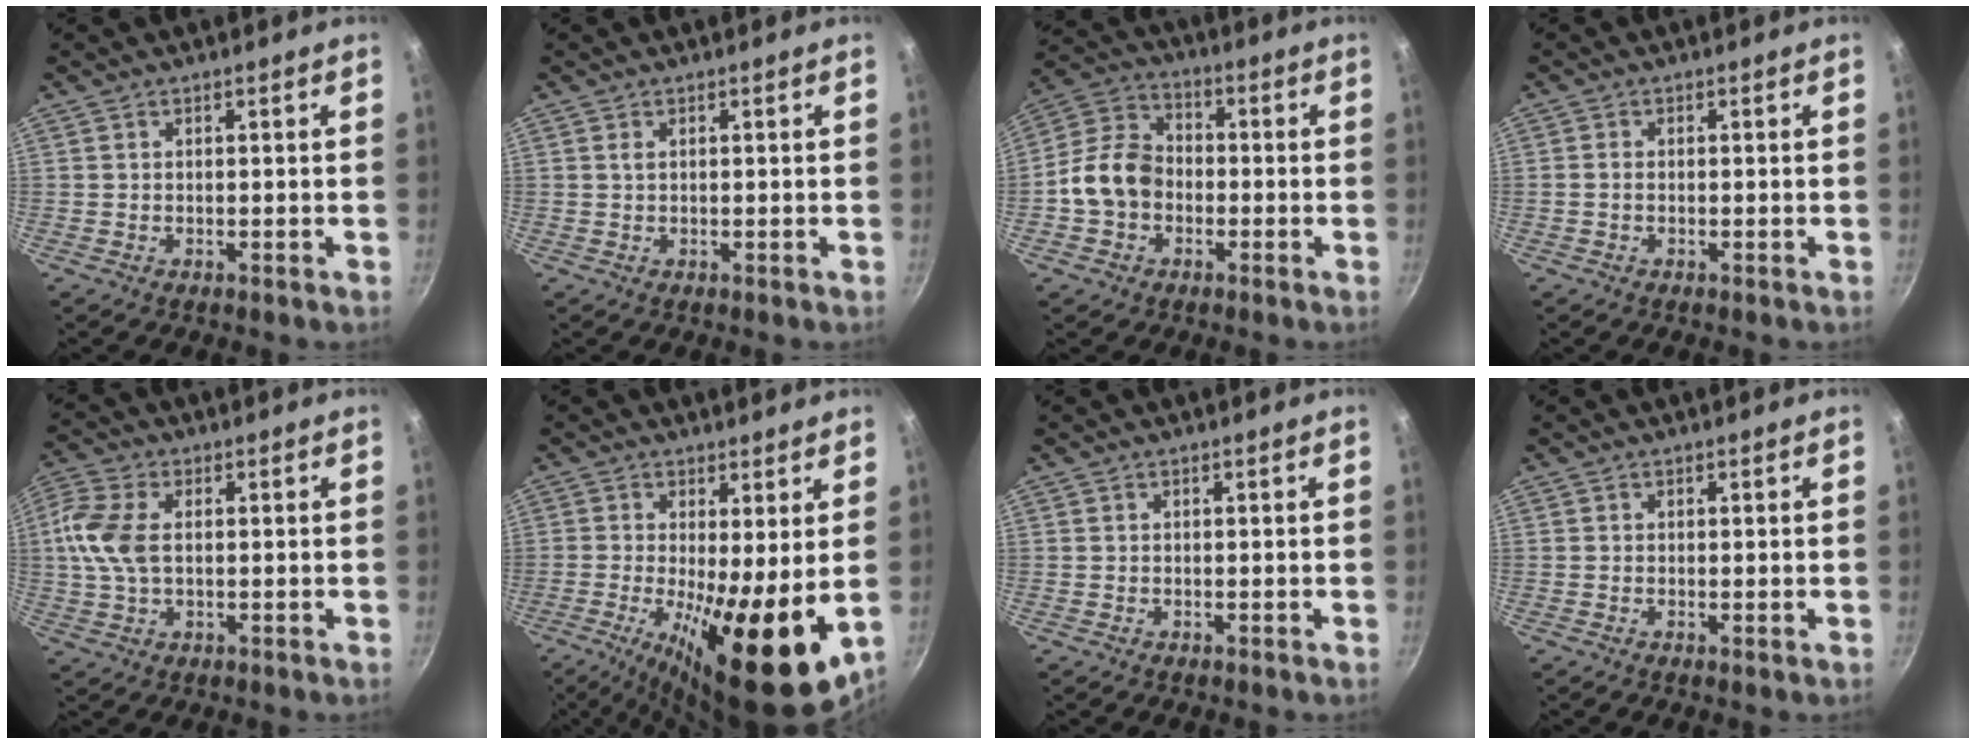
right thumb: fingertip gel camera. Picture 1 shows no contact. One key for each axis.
{"total": 0.6, "fx": 0.2, "fy": 0.2, "fz": 0.5, "tx": -0.010, "ty": 0.001, "tz": 0.005}
{"total": 10.8, "fx": -2.3, "fy": 8.4, "fz": 6.3, "tx": -0.093, "ty": 0.034, "tz": -0.064}
{"total": 0.9, "fx": -0.2, "fy": 0.7, "fz": 0.6, "tx": -0.011, "ty": 0.005, "tz": -0.005}
{"total": 9.3, "fx": 0.9, "fy": 5.6, "fz": 7.4, "tx": -0.160, "ty": 0.013, "tz": 0.006}
{"total": 16.7, "fx": -1.7, "fy": 5.2, "fz": 15.8, "tx": -0.246, "ty": -0.030, "tz": -0.019}
{"total": 0.0}
{"total": 0.0}